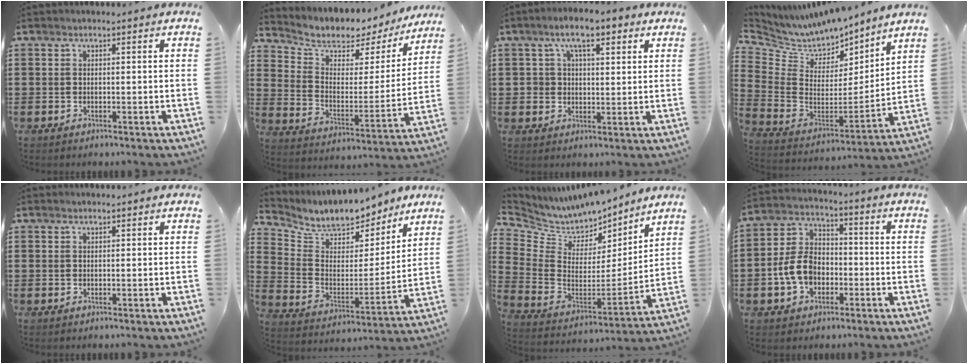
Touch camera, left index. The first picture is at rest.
{"total": 5.4, "force": [4.7, 2.5, 0.9], "torque": [-0.047, -0.043, 0.074]}
{"total": 6.7, "force": [3.9, 3.5, 4.2], "torque": [-0.099, 0.010, 0.067]}
{"total": 7.0, "force": [6.6, 2.4, 0.2], "torque": [-0.054, -0.062, 0.116]}
{"total": 0.8, "force": [0.8, 0.1, 0.3], "torque": [-0.007, 0.000, 0.014]}
{"total": 8.8, "force": [8.0, 3.0, 2.1], "torque": [-0.080, -0.055, 0.140]}
{"total": 6.6, "force": [5.7, 3.2, 0.8], "torque": [-0.067, -0.057, 0.097]}
{"total": 8.1, "force": [-2.1, 5.9, 5.0], "torque": [-0.128, 0.011, -0.046]}